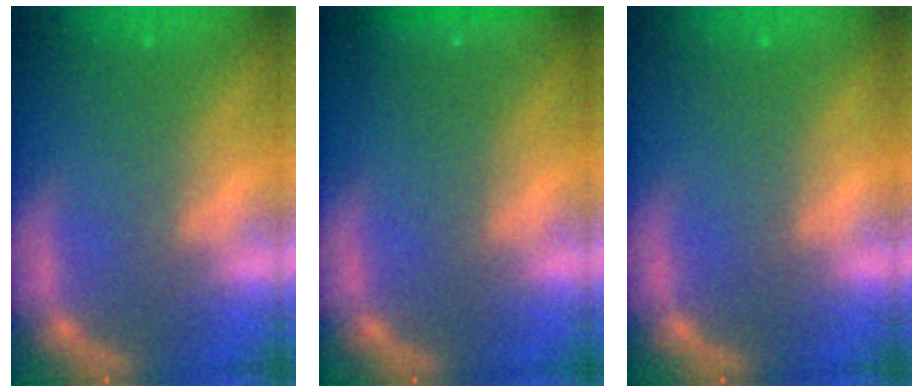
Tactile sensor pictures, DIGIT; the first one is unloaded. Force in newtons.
{"total": 2.4}
{"total": 0.0}